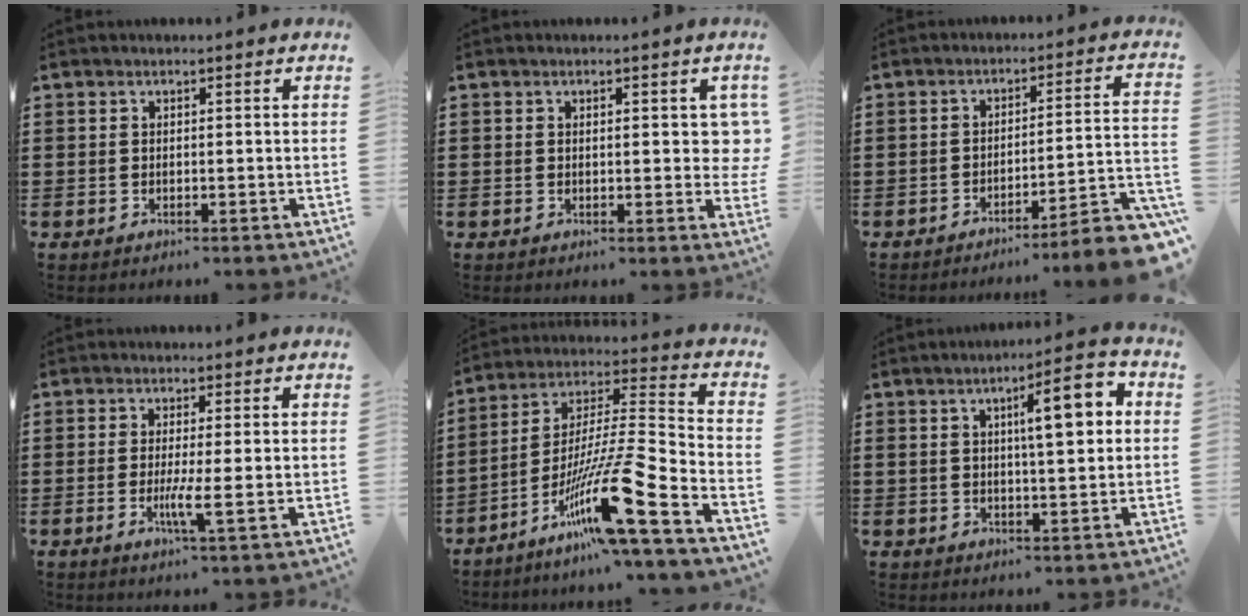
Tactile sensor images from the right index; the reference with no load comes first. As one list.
[{"total": 3.4, "force": [0.5, 1.6, 3.0], "torque": [-0.035, -0.001, 0.002]}, {"total": 5.2, "force": [-4.0, -0.4, 3.3], "torque": [-0.055, -0.020, -0.082]}, {"total": 4.5, "force": [-0.7, 0.2, 4.4], "torque": [-0.077, -0.009, -0.012]}, {"total": 15.6, "force": [-9.5, 0.3, 12.4], "torque": [-0.234, -0.003, -0.175]}, {"total": 8.6, "force": [2.3, 2.2, 8.0], "torque": [-0.125, -0.002, 0.029]}]